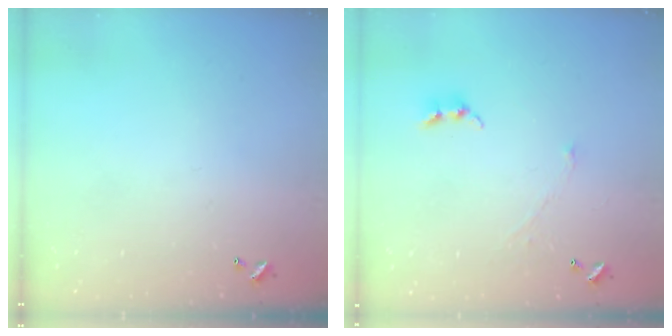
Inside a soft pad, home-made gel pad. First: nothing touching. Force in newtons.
{"total": 2.3, "press": 2.2, "slide": 0.3}